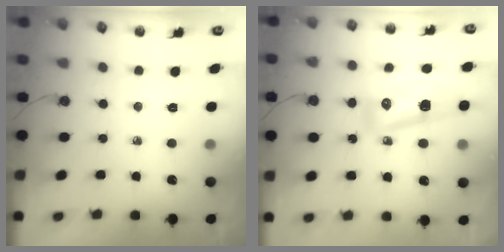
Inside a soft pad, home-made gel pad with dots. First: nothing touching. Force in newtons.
{"total": 13.0, "press": 12.9, "slide": 1.6}